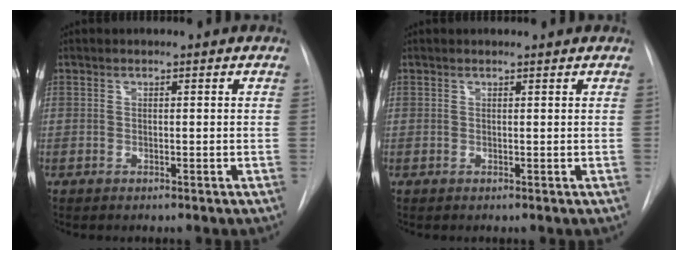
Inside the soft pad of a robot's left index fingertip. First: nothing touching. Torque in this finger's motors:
{"motor_torque": [0.20, -0.02, -0.18, 0.00]}